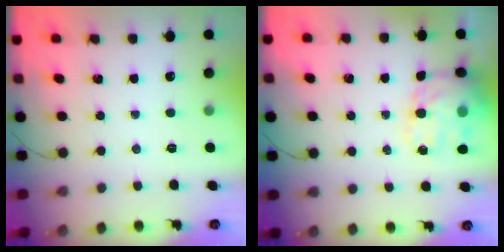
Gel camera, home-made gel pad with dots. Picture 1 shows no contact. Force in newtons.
{"total": 13.2, "press": 12.7, "slide": 3.4}